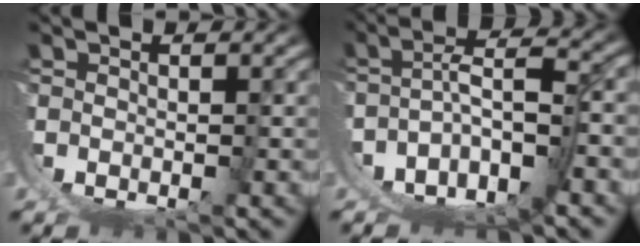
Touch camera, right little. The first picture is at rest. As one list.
[{"total": 9.4, "force": [-3.9, 6.5, 5.6], "torque": [-0.107, -0.032, -0.055]}]